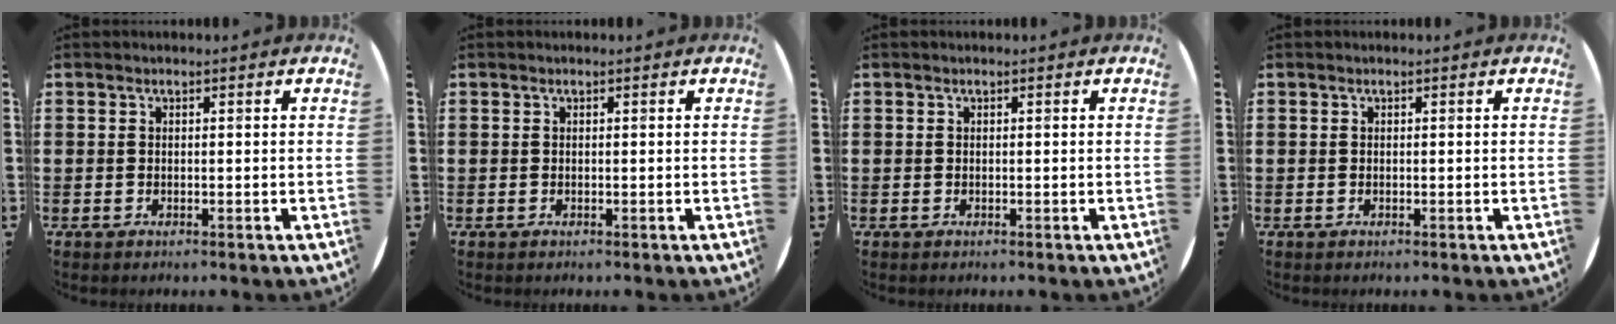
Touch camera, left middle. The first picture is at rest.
{"total": 0.0}
{"total": 0.0}
{"total": 0.0}